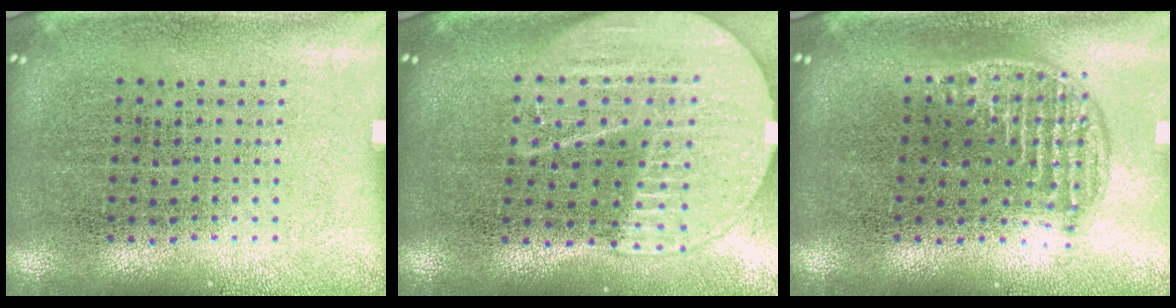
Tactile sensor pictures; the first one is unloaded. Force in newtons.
{"total": 2.0, "press": 1.8, "slide": 1.0}
{"total": 1.3, "press": 1.1, "slide": 0.6}